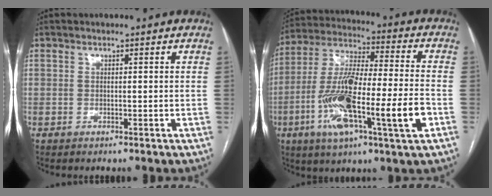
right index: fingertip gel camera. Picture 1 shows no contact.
{"total": 19.9, "force": [-6.3, 2.2, 18.7], "torque": [-0.342, -0.010, -0.110]}